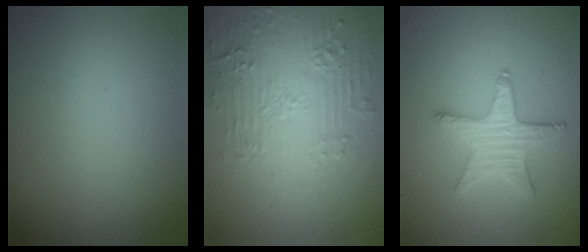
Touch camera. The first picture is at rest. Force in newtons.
{"total": 5.2, "press": 3.7, "slide": 3.7}
{"total": 3.8, "press": 3.5, "slide": 1.6}